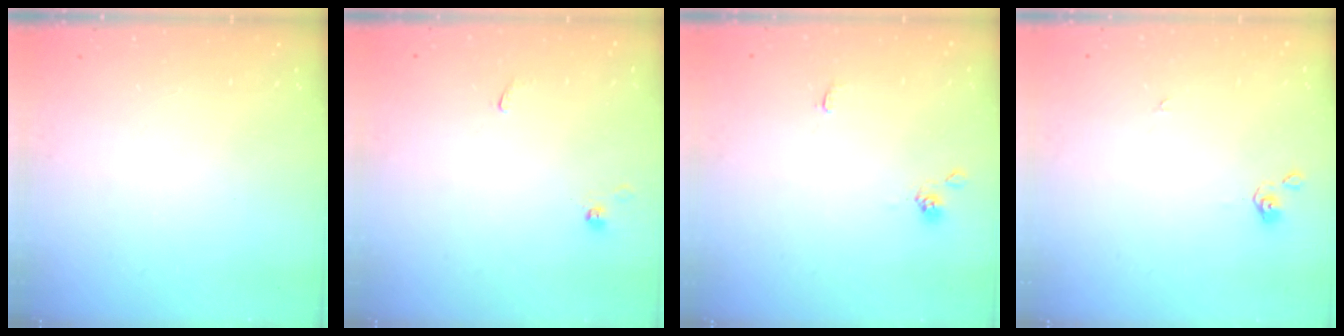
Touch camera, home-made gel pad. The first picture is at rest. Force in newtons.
{"total": 0.9, "press": 0.9, "slide": 0.2}
{"total": 1.1, "press": 1.1, "slide": 0.4}
{"total": 1.1, "press": 1.0, "slide": 0.4}